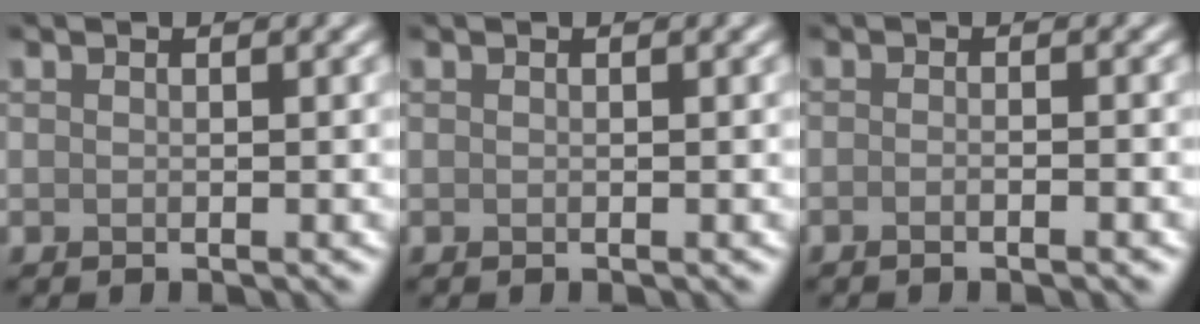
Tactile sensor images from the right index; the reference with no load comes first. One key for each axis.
{"total": 0.0}
{"total": 2.4, "fx": -0.8, "fy": 1.0, "fz": 2.1, "tx": -0.006, "ty": 0.004, "tz": -0.023}